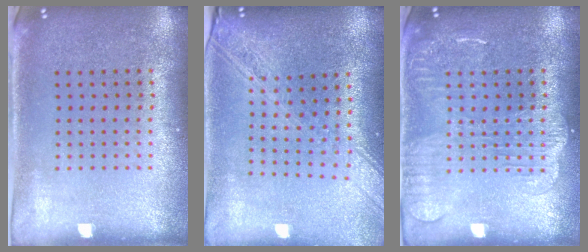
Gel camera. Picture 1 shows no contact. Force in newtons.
{"total": 2.2, "press": 1.9, "slide": 1.2}
{"total": 2.8, "press": 2.8, "slide": 0.3}